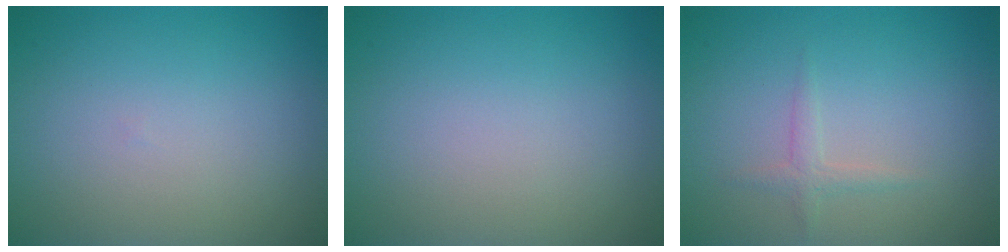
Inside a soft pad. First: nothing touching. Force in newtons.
{"total": 0.0}
{"total": 1.1, "press": 1.1, "slide": 0.1}